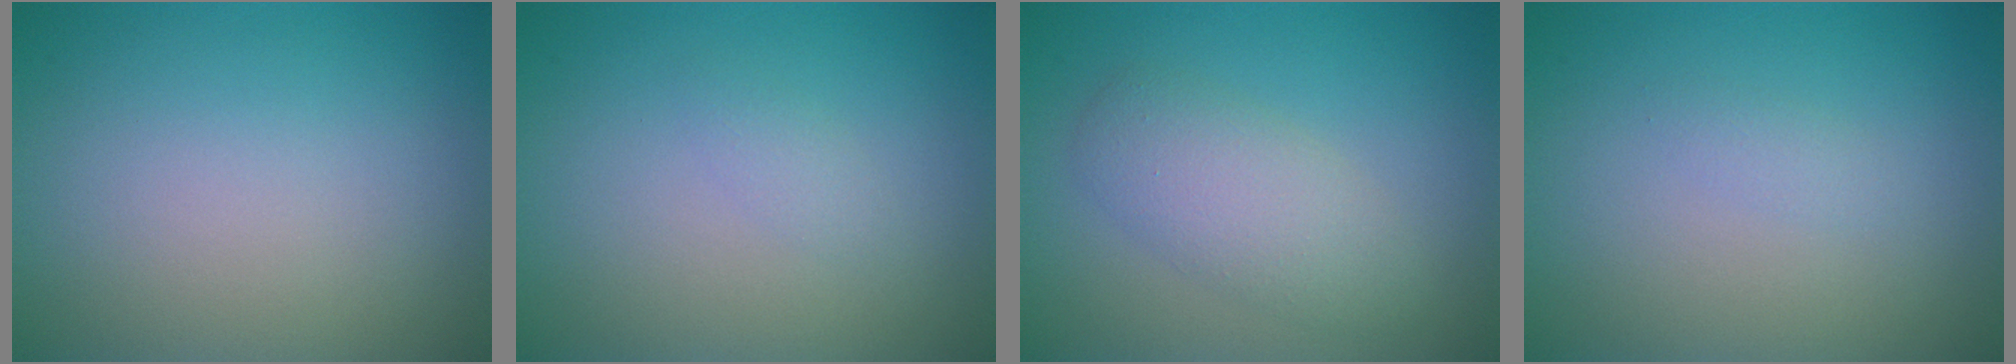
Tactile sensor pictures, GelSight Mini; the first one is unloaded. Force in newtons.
{"total": 0.9, "press": 0.9, "slide": 0.0}
{"total": 3.6, "press": 3.6, "slide": 0.2}
{"total": 0.7, "press": 0.7, "slide": 0.0}